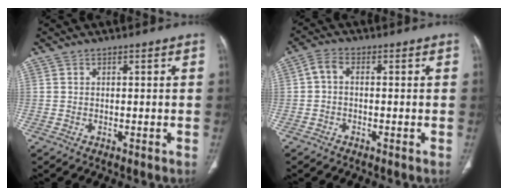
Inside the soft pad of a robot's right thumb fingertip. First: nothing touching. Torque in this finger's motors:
{"motor_torque": [0.07, -0.07, 0.42, -0.28, 0.10]}